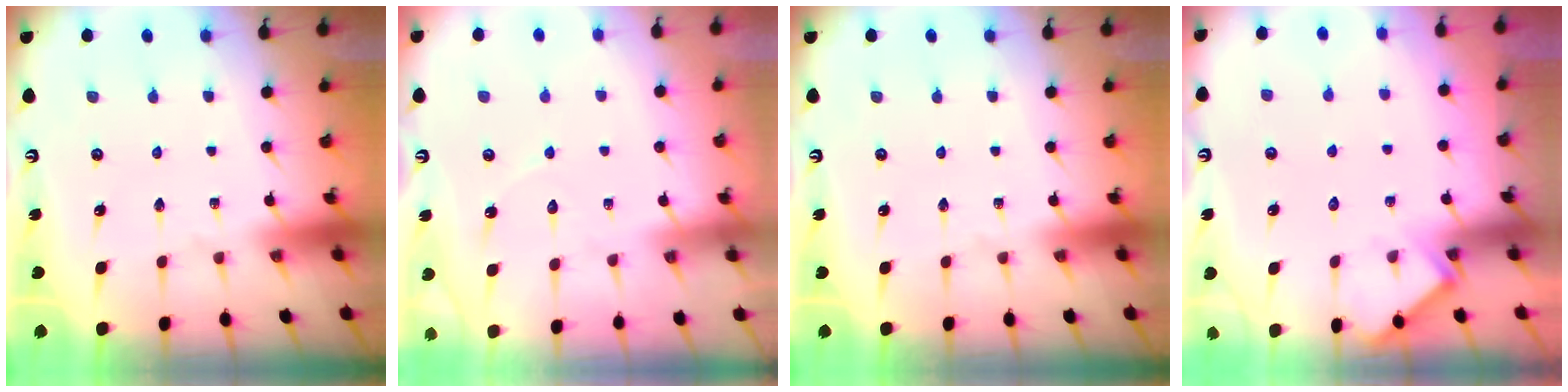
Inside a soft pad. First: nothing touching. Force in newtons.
{"total": 5.6, "press": 5.6, "slide": 0.4}
{"total": 0.0}
{"total": 5.0, "press": 5.0, "slide": 0.5}